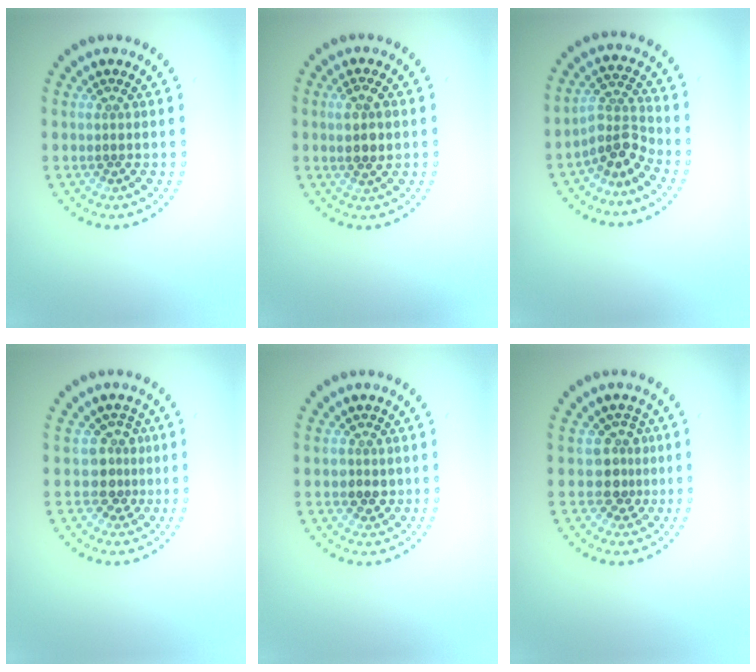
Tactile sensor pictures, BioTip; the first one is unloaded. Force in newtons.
{"total": 2.6, "press": 2.4, "slide": 0.7}
{"total": 3.2, "press": 2.3, "slide": 2.3}
{"total": 2.5, "press": 1.8, "slide": 1.8}
{"total": 1.8, "press": 1.6, "slide": 0.9}
{"total": 2.5, "press": 1.8, "slide": 1.7}